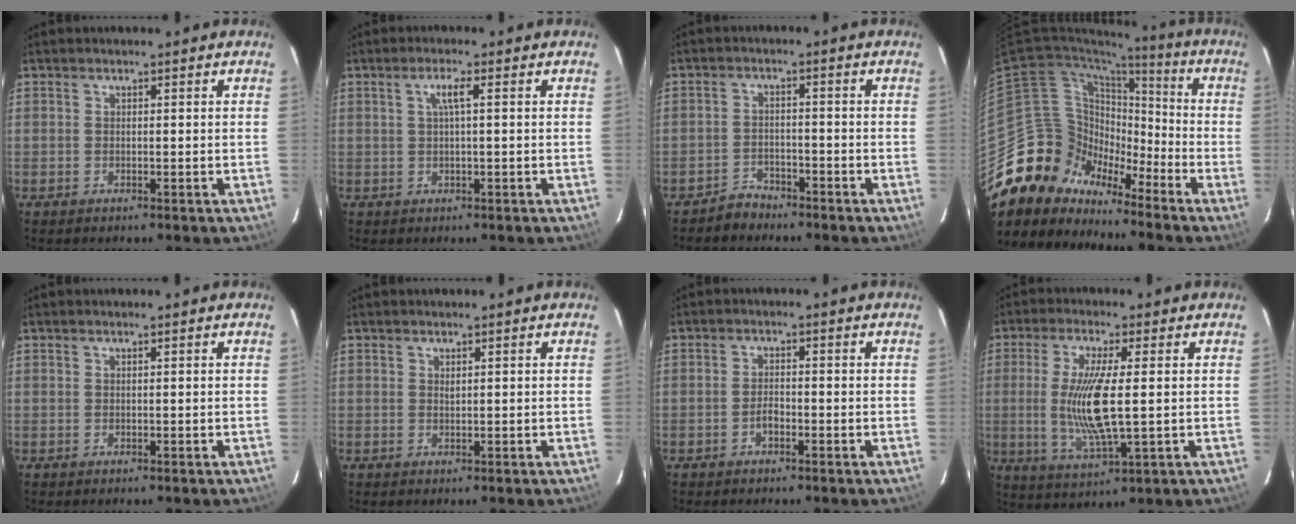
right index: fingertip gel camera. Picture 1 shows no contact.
{"total": 2.6, "force": [0.5, -0.1, 2.5], "torque": [-0.047, 0.003, 0.007]}
{"total": 3.5, "force": [-3.0, 1.7, -0.1], "torque": [-0.005, 0.011, -0.054]}
{"total": 13.8, "force": [-10.4, 9.0, 1.5], "torque": [-0.043, 0.044, -0.187]}
{"total": 0.0}
{"total": 0.5, "force": [0.4, 0.2, 0.3], "torque": [-0.004, 0.001, 0.007]}
{"total": 1.9, "force": [-1.1, 1.0, 1.2], "torque": [-0.026, 0.005, -0.022]}
{"total": 11.3, "force": [0.1, 1.8, 11.1], "torque": [-0.220, -0.013, 0.006]}